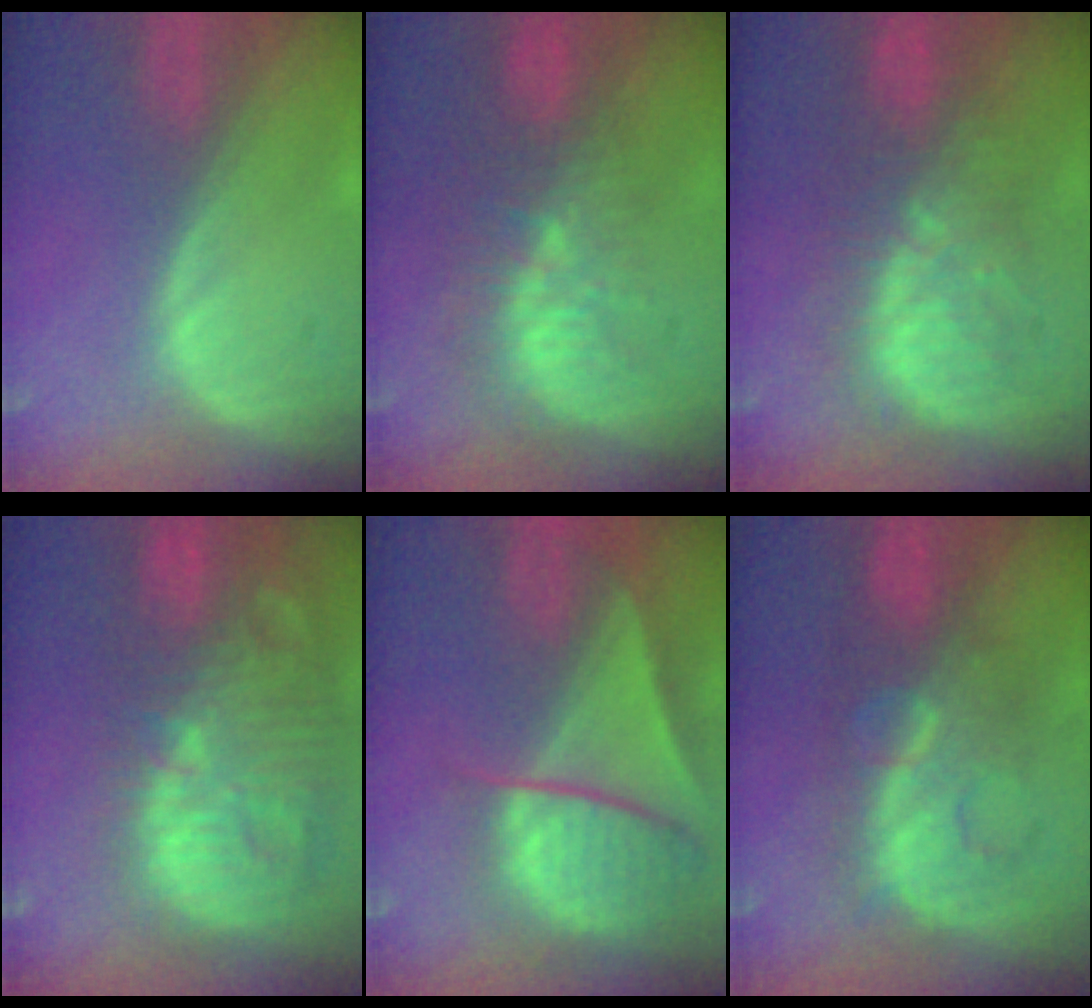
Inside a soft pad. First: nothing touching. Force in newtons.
{"total": 9.3, "press": 8.5, "slide": 3.6}
{"total": 8.6, "press": 8.6, "slide": 1.0}
{"total": 14.5, "press": 12.6, "slide": 7.2}
{"total": 9.5, "press": 8.1, "slide": 4.9}
{"total": 8.0, "press": 8.0, "slide": 0.7}